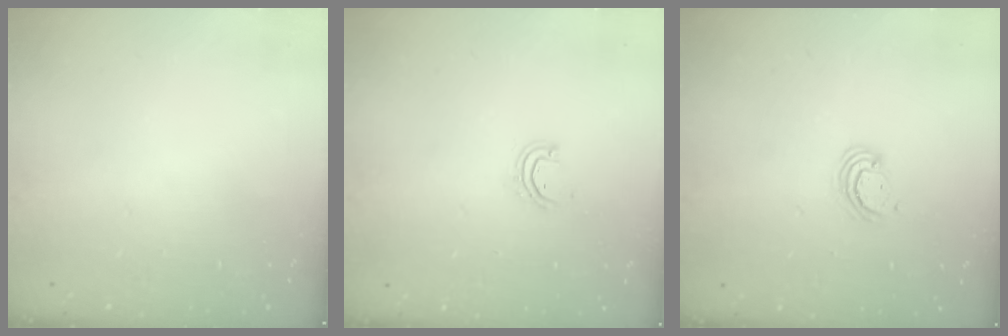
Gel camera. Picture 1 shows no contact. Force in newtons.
{"total": 4.0, "press": 4.0, "slide": 0.3}
{"total": 3.2, "press": 3.1, "slide": 0.3}